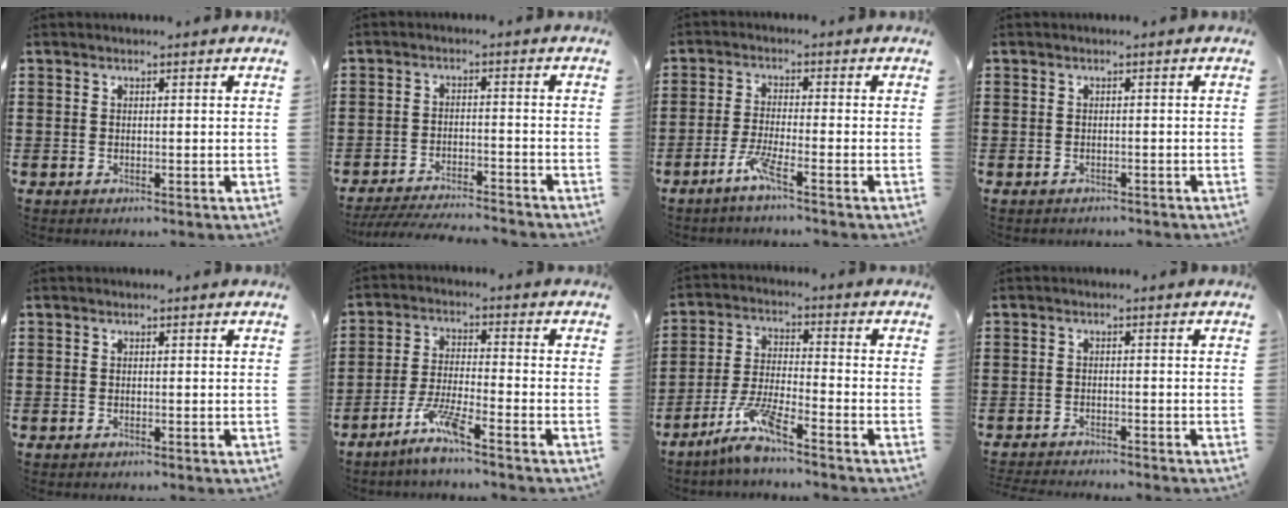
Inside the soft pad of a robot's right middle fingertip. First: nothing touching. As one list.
[{"total": 4.5, "force": [-4.4, 0.0, 1.0], "torque": [-0.025, -0.006, -0.090]}, {"total": 4.6, "force": [-2.9, -0.1, 3.6], "torque": [-0.081, -0.011, -0.056]}, {"total": 0.6, "force": [-0.6, 0.1, 0.0], "torque": [-0.003, -0.001, -0.012]}, {"total": 0.0}, {"total": 6.3, "force": [-4.6, 0.2, 4.2], "torque": [-0.097, -0.012, -0.089]}, {"total": 7.1, "force": [-5.4, 0.4, 4.5], "torque": [-0.100, -0.013, -0.103]}, {"total": 1.9, "force": [-1.9, -0.1, 0.0], "torque": [-0.005, -0.002, -0.040]}]